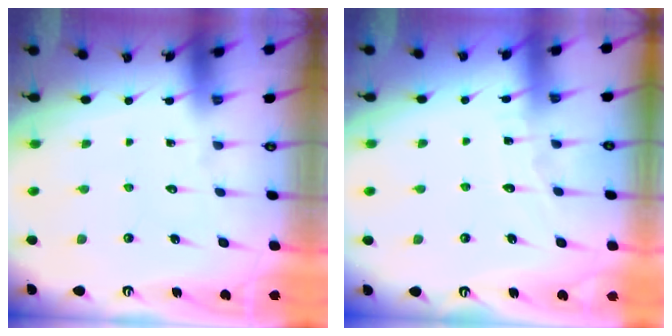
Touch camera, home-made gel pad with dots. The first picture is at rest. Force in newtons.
{"total": 4.3, "press": 4.3, "slide": 0.1}